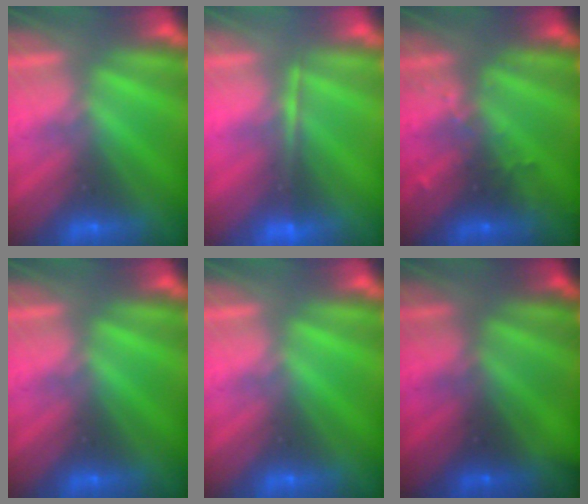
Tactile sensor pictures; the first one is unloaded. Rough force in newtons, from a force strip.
{"total": 1.6}
{"total": 3.0}
{"total": 0.0}
{"total": 0.0}
{"total": 2.1}